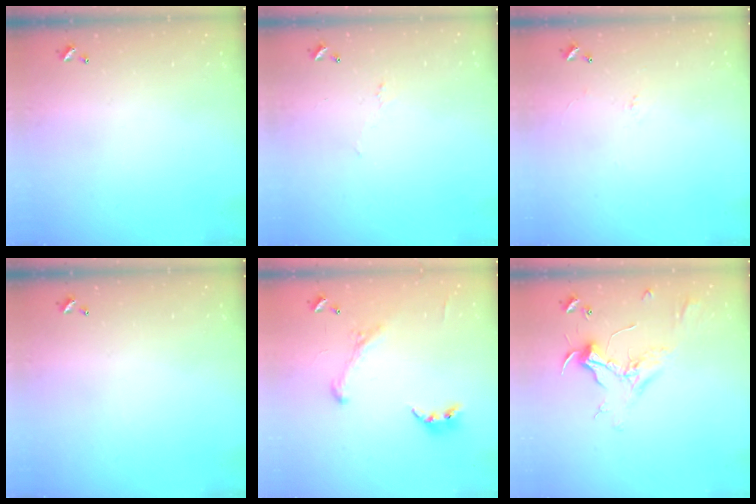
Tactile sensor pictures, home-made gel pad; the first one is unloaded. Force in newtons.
{"total": 0.8, "press": 0.5, "slide": 0.6}
{"total": 1.7, "press": 1.5, "slide": 0.8}
{"total": 0.0}
{"total": 0.5, "press": 0.0, "slide": 0.5}
{"total": 2.4, "press": 2.3, "slide": 0.8}